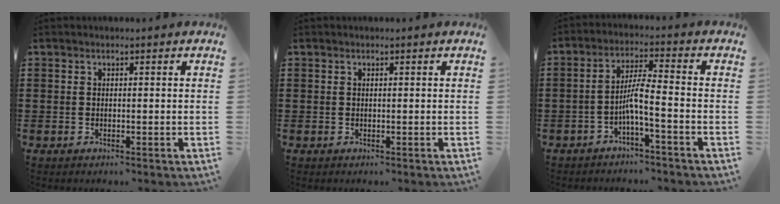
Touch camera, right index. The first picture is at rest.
{"total": 0.0}
{"total": 4.6, "force": [-2.3, 0.0, 4.0], "torque": [-0.081, -0.001, -0.049]}